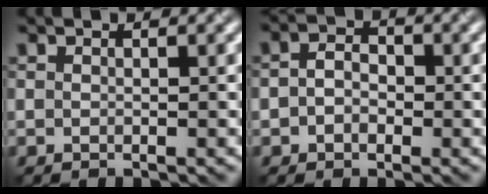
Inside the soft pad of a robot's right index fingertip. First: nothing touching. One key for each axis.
{"total": 2.3, "fx": -0.4, "fy": 1.8, "fz": 1.4, "tx": -0.024, "ty": 0.002, "tz": -0.014}